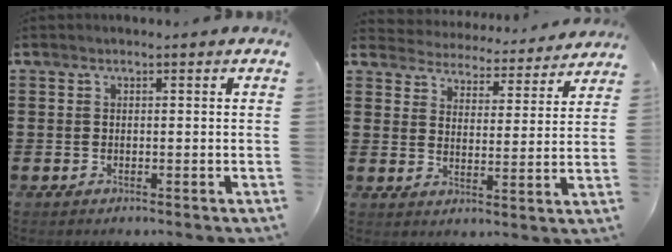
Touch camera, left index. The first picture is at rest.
{"total": 4.2, "force": [4.1, 0.0, -0.4], "torque": [-0.012, -0.044, 0.066]}